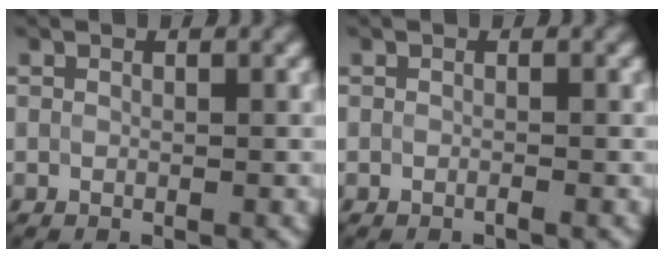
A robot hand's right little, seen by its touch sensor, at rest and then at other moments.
{"total": 0.7, "force": [-0.6, -0.1, 0.3], "torque": [-0.003, -0.006, -0.010]}